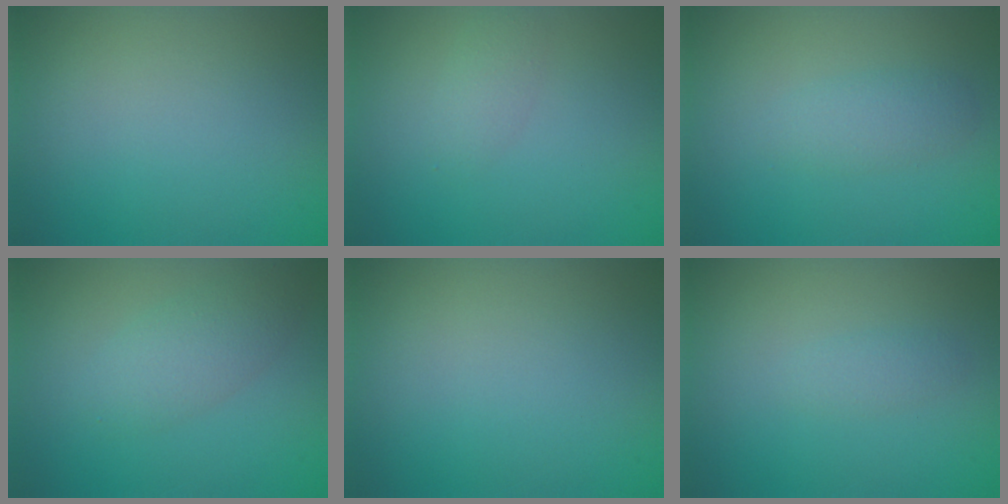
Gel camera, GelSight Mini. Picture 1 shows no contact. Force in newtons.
{"total": 1.5, "press": 1.5, "slide": 0.1}
{"total": 1.8, "press": 1.8, "slide": 0.0}
{"total": 2.8, "press": 2.8, "slide": 0.0}
{"total": 0.0}
{"total": 1.0, "press": 1.0, "slide": 0.0}